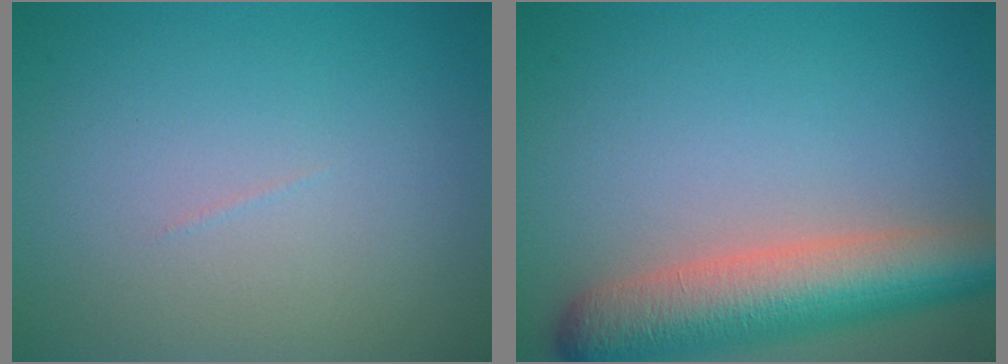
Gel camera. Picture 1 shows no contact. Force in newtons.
{"total": 8.2, "press": 8.2, "slide": 0.3}